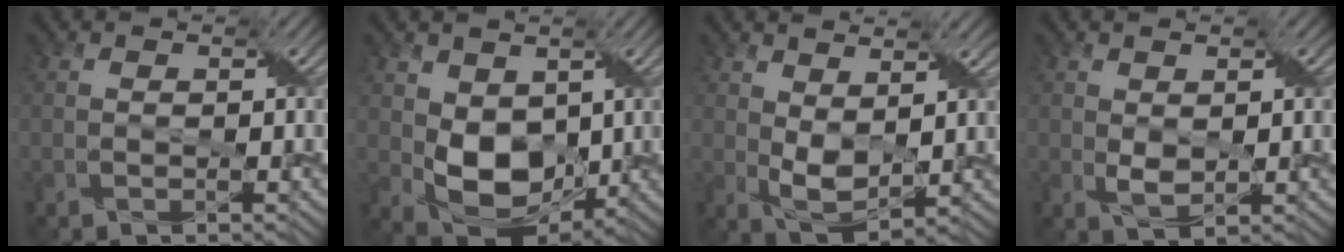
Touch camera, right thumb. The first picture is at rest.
{"total": 8.1, "force": [0.8, 5.8, 5.6], "torque": [-0.125, -0.016, 0.019]}
{"total": 5.4, "force": [2.0, 2.9, 4.1], "torque": [-0.094, -0.004, 0.040]}
{"total": 2.4, "force": [0.5, 1.5, 1.8], "torque": [-0.040, -0.004, 0.013]}